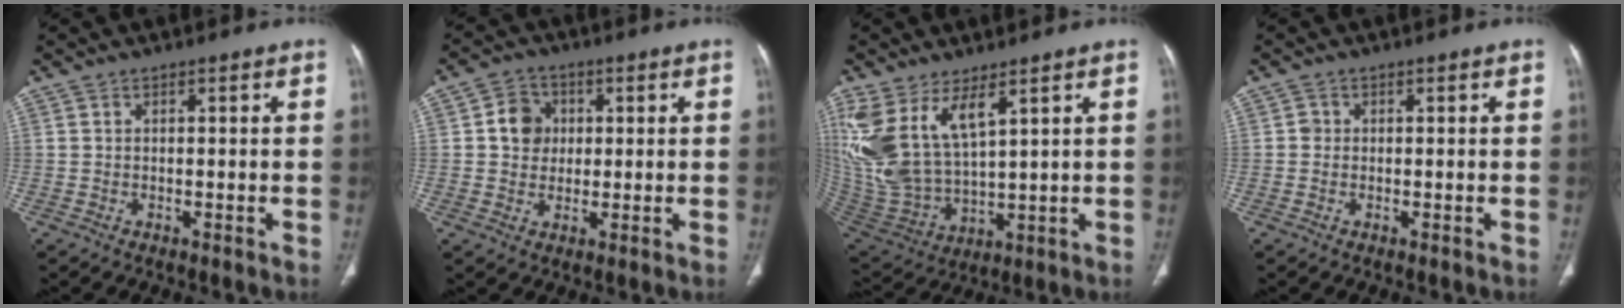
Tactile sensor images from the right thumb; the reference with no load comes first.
{"total": 6.0, "force": [1.0, 5.3, 2.8], "torque": [-0.022, 0.003, 0.011]}
{"total": 15.7, "force": [7.5, 7.1, 11.9], "torque": [-0.250, -0.031, 0.173]}
{"total": 1.1, "force": [0.0, 1.1, 0.3], "torque": [0.000, 0.003, -0.001]}